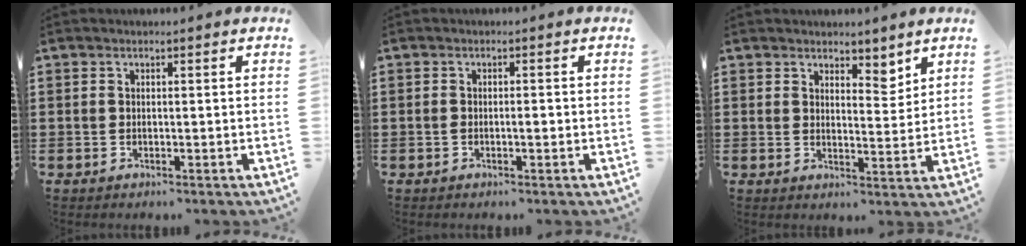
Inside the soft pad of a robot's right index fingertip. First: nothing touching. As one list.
[{"total": 1.3, "force": [-0.4, 0.4, 1.2], "torque": [-0.023, -0.001, -0.006]}, {"total": 3.8, "force": [3.5, 1.6, 0.5], "torque": [-0.004, -0.009, 0.062]}]